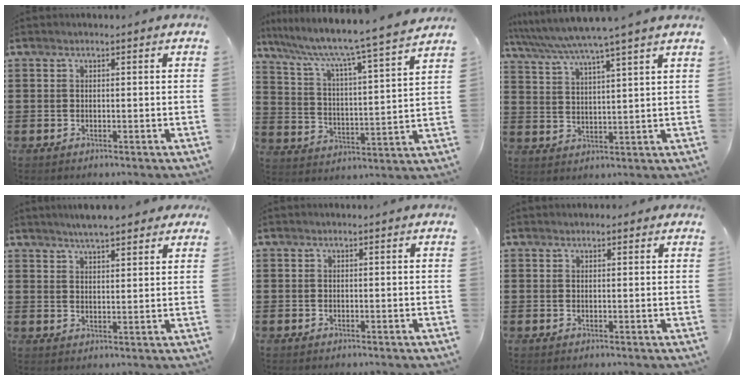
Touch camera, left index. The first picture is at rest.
{"total": 6.2, "force": [5.3, -0.8, 3.1], "torque": [-0.086, -0.052, 0.076]}
{"total": 5.7, "force": [5.0, -0.9, 2.5], "torque": [-0.068, -0.030, 0.082]}
{"total": 4.1, "force": [3.7, 0.5, 1.7], "torque": [-0.042, -0.004, 0.066]}
{"total": 0.0}
{"total": 0.9, "force": [0.8, 0.3, 0.3], "torque": [0.001, 0.000, 0.013]}